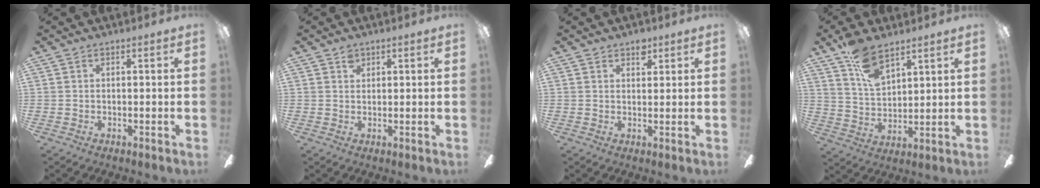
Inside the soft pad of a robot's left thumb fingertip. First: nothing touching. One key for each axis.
{"total": 2.0, "fx": 1.3, "fy": 1.3, "fz": 0.6, "tx": -0.006, "ty": -0.002, "tz": 0.024}
{"total": 3.6, "fx": 2.5, "fy": 2.2, "fz": 1.2, "tx": 0.002, "ty": -0.010, "tz": 0.040}
{"total": 11.0, "fx": 7.6, "fy": 5.2, "fz": 5.9, "tx": -0.103, "ty": -0.034, "tz": 0.140}